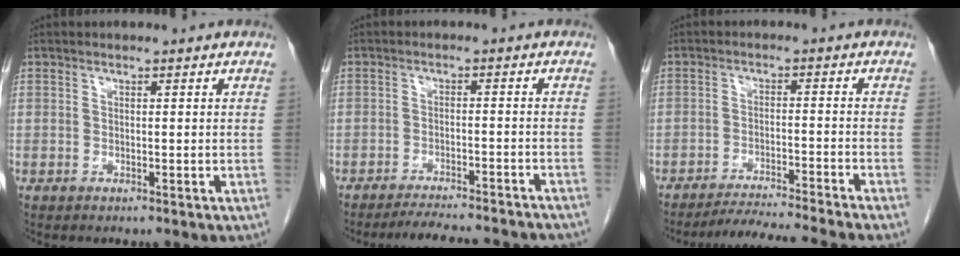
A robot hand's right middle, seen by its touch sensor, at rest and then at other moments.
{"total": 13.5, "force": [-12.7, 1.2, 4.6], "torque": [-0.060, -0.009, -0.161]}
{"total": 11.0, "force": [-10.1, -2.5, 3.6], "torque": [-0.037, -0.019, -0.159]}